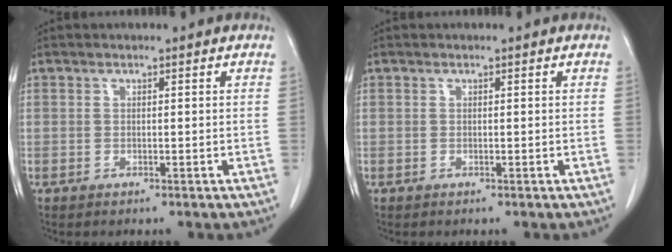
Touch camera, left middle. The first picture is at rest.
{"total": 0.0}